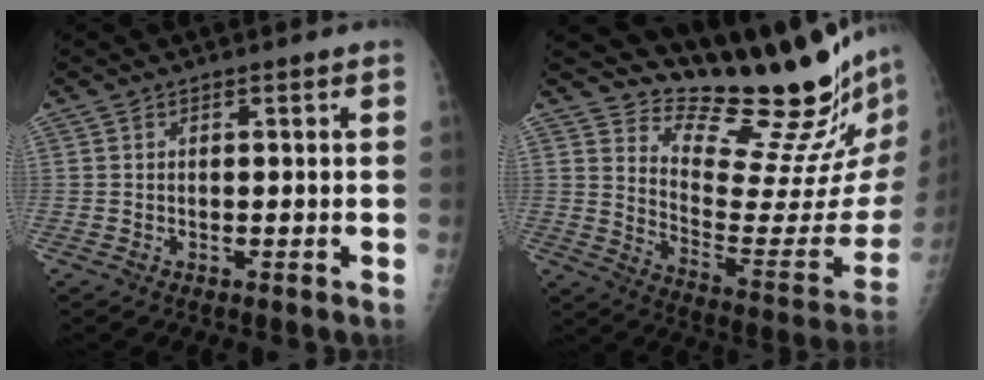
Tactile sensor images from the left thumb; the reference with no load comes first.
{"total": 24.2, "force": [21.5, 3.4, 10.4], "torque": [-0.120, -0.207, 0.297]}